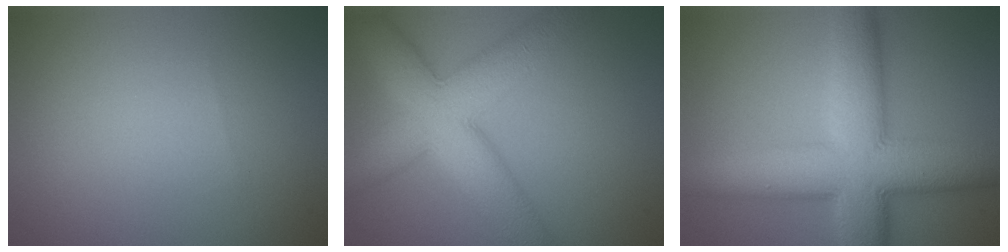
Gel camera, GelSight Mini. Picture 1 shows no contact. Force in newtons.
{"total": 9.3, "press": 9.3, "slide": 0.6}
{"total": 11.8, "press": 11.8, "slide": 0.1}